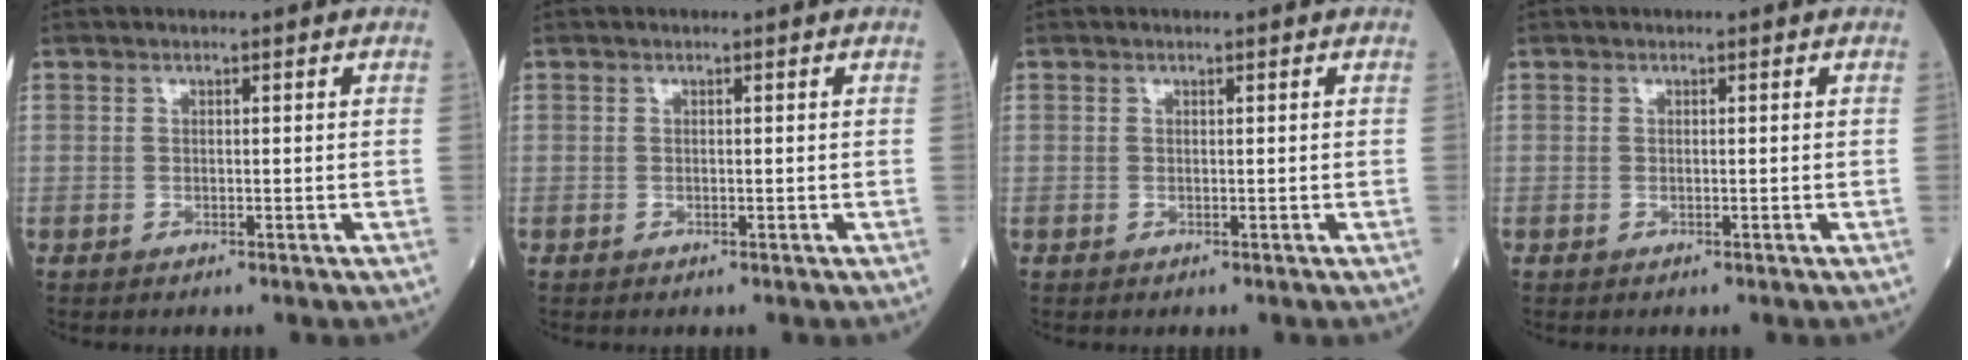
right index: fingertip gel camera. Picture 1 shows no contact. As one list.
[{"total": 0.0}, {"total": 0.0}, {"total": 0.0}]